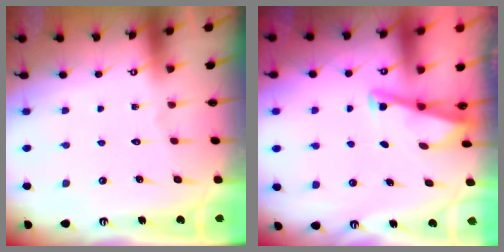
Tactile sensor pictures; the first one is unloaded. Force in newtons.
{"total": 2.9, "press": 2.8, "slide": 0.4}